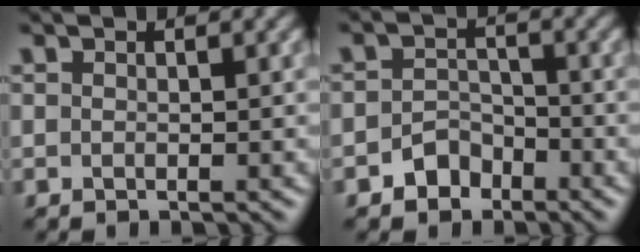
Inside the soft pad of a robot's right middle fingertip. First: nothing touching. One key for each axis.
{"total": 2.5, "fx": -1.6, "fy": 1.8, "fz": 0.8, "tx": -0.007, "ty": 0.007, "tz": -0.031}